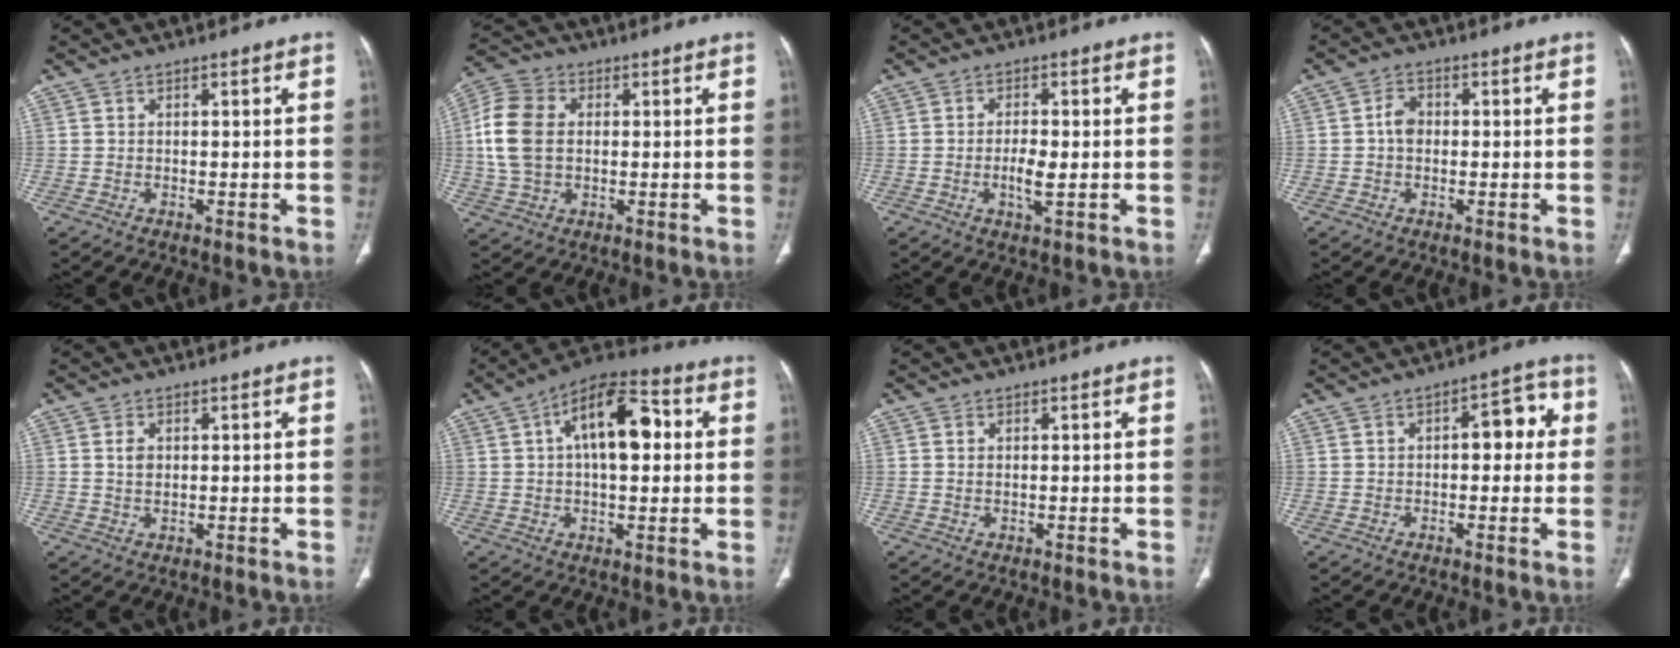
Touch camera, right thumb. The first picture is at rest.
{"total": 11.3, "force": [0.8, 8.0, 8.0], "torque": [-0.168, 0.014, 0.014]}
{"total": 3.9, "force": [-0.6, 1.2, 3.6], "torque": [-0.072, -0.005, -0.013]}
{"total": 3.3, "force": [-0.1, 2.5, 2.0], "torque": [-0.028, 0.010, -0.009]}
{"total": 2.4, "force": [0.5, 1.6, 1.7], "torque": [-0.027, -0.004, 0.010]}
{"total": 14.5, "force": [3.0, 7.2, 12.2], "torque": [-0.178, 0.024, 0.039]}
{"total": 0.5, "force": [0.2, 0.3, 0.4], "torque": [-0.009, 0.002, 0.004]}
{"total": 6.7, "force": [0.6, 3.7, 5.5], "torque": [-0.043, 0.026, 0.002]}